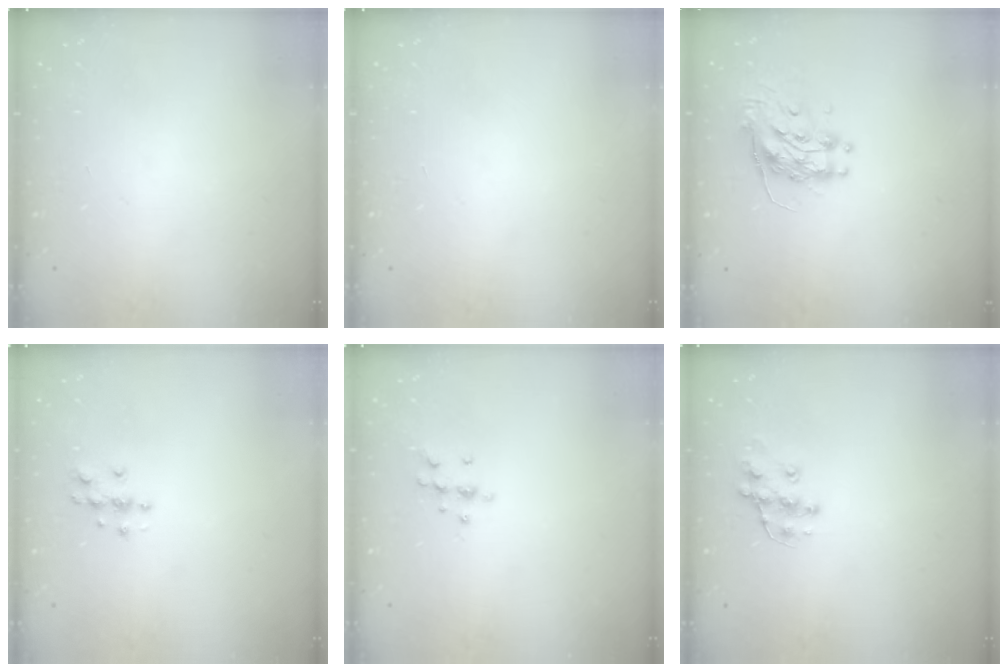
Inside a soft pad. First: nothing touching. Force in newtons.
{"total": 0.0}
{"total": 9.8, "press": 9.8, "slide": 0.7}
{"total": 3.9, "press": 3.8, "slide": 0.4}
{"total": 7.1, "press": 7.0, "slide": 1.3}
{"total": 10.2, "press": 10.2, "slide": 0.8}